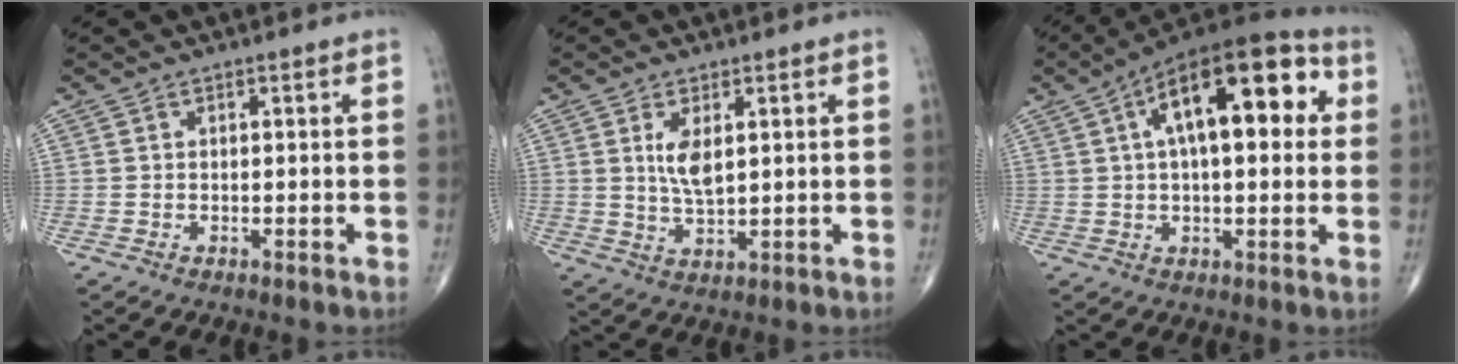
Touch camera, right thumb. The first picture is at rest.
{"total": 5.1, "force": [1.5, 2.1, 4.4], "torque": [-0.082, -0.014, 0.034]}
{"total": 20.5, "force": [5.4, 8.9, 17.7], "torque": [-0.252, 0.029, 0.073]}